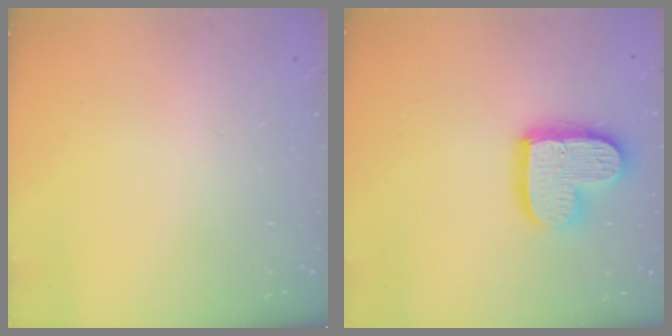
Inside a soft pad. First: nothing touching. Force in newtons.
{"total": 14.9, "press": 14.9, "slide": 1.1}